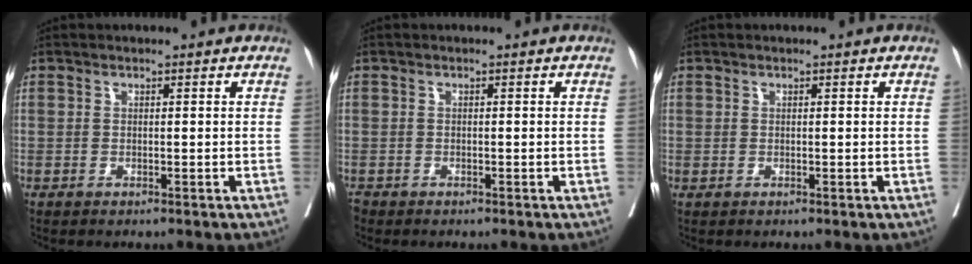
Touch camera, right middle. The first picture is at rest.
{"total": 0.8, "force": [-0.7, 0.4, 0.1], "torque": [-0.006, -0.003, -0.012]}
{"total": 0.0}